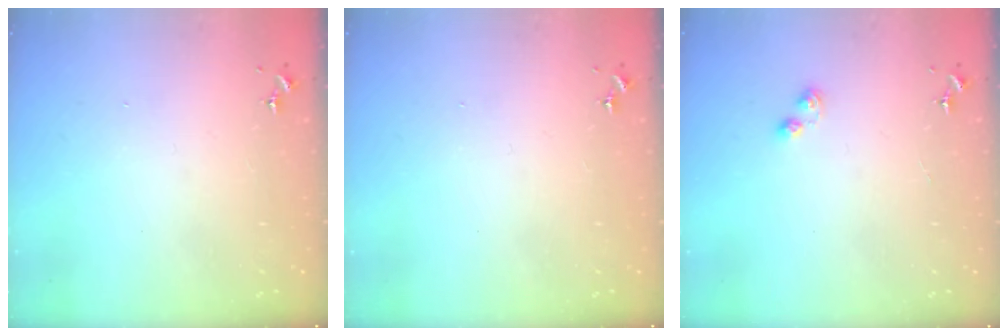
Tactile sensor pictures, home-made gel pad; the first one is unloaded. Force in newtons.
{"total": 0.0}
{"total": 3.6, "press": 3.5, "slide": 0.4}